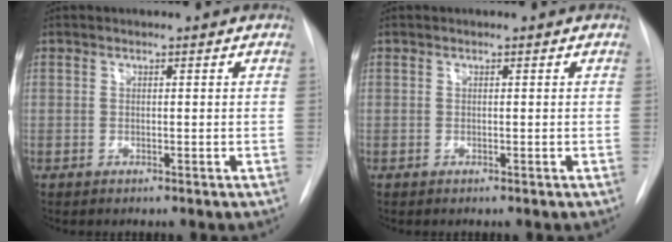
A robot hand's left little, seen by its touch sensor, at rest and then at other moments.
{"total": 0.0}